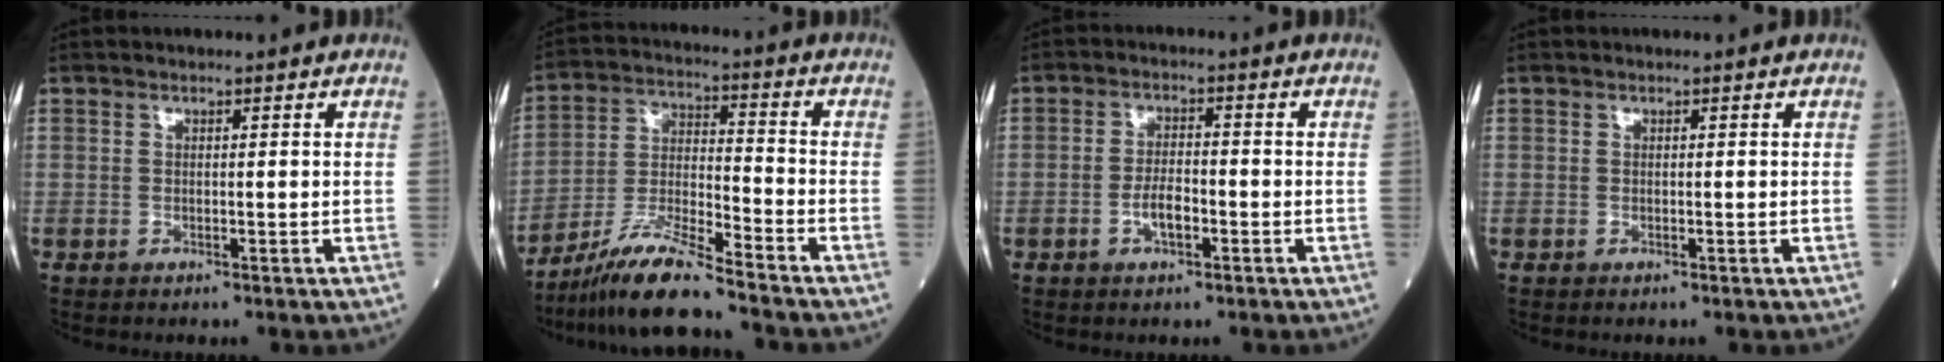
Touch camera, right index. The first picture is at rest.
{"total": 10.3, "force": [-8.8, -0.5, 5.5], "torque": [-0.113, -0.017, -0.166]}
{"total": 3.6, "force": [-1.4, 1.3, 3.1], "torque": [-0.060, 0.004, -0.025]}
{"total": 0.0}